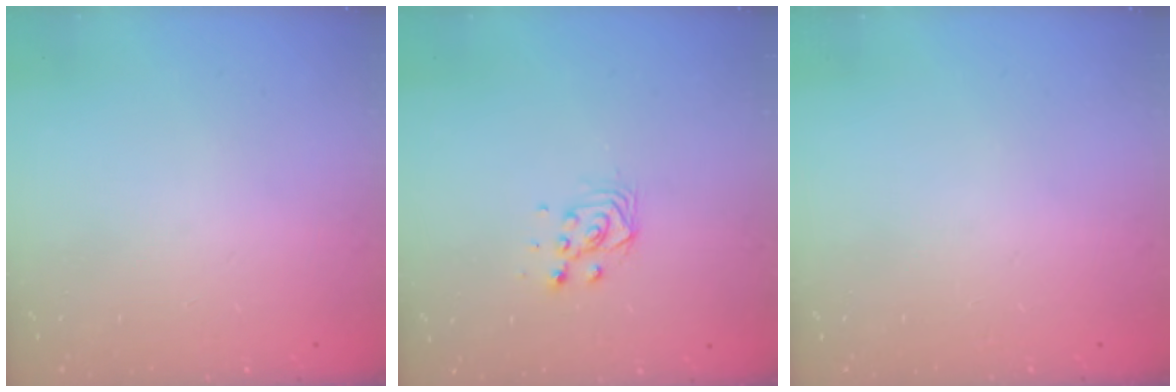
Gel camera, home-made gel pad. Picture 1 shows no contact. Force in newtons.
{"total": 5.0, "press": 5.0, "slide": 0.3}
{"total": 0.0}